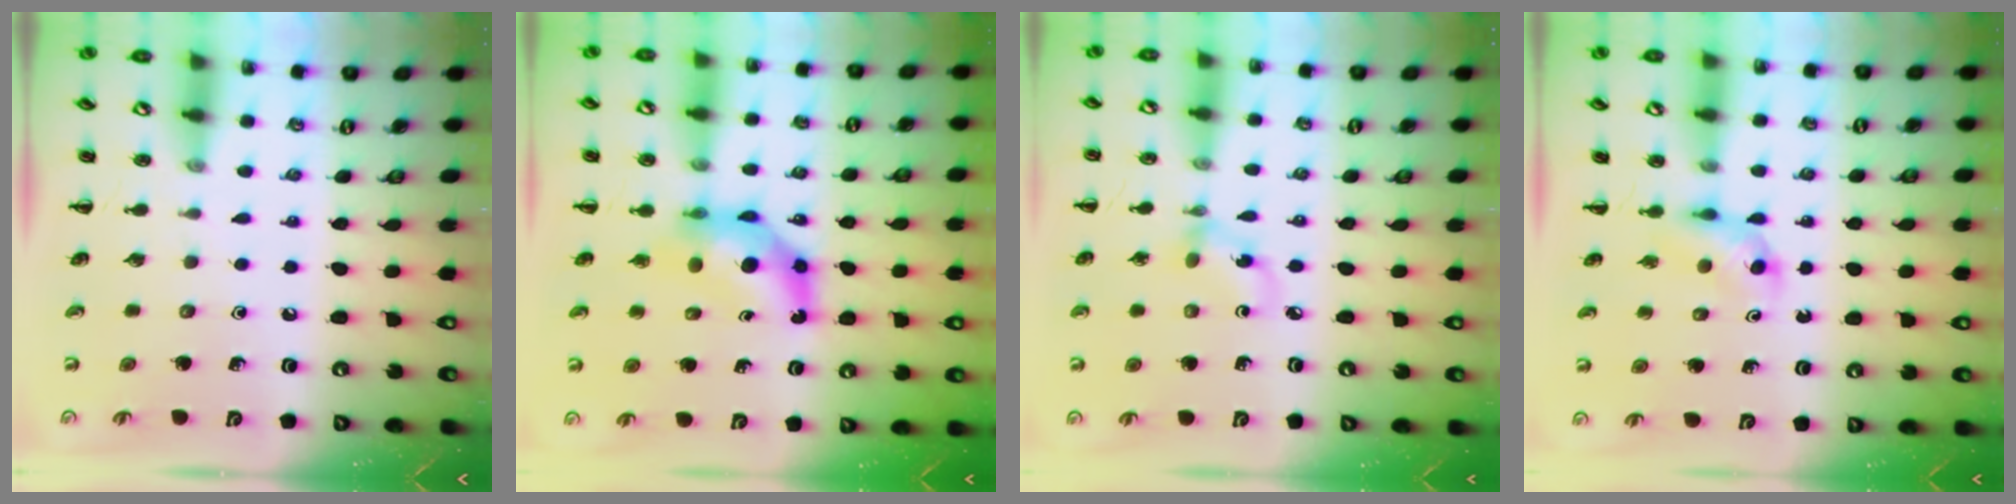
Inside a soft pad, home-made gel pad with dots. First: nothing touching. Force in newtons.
{"total": 7.0, "press": 6.8, "slide": 1.4}
{"total": 3.7, "press": 3.7, "slide": 0.7}
{"total": 3.7, "press": 3.4, "slide": 1.4}